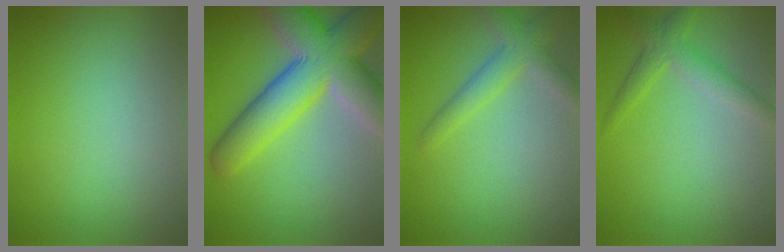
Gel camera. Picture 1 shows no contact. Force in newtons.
{"total": 10.5, "press": 10.5, "slide": 0.6}
{"total": 3.0, "press": 3.0, "slide": 0.1}
{"total": 2.7, "press": 2.7, "slide": 0.1}